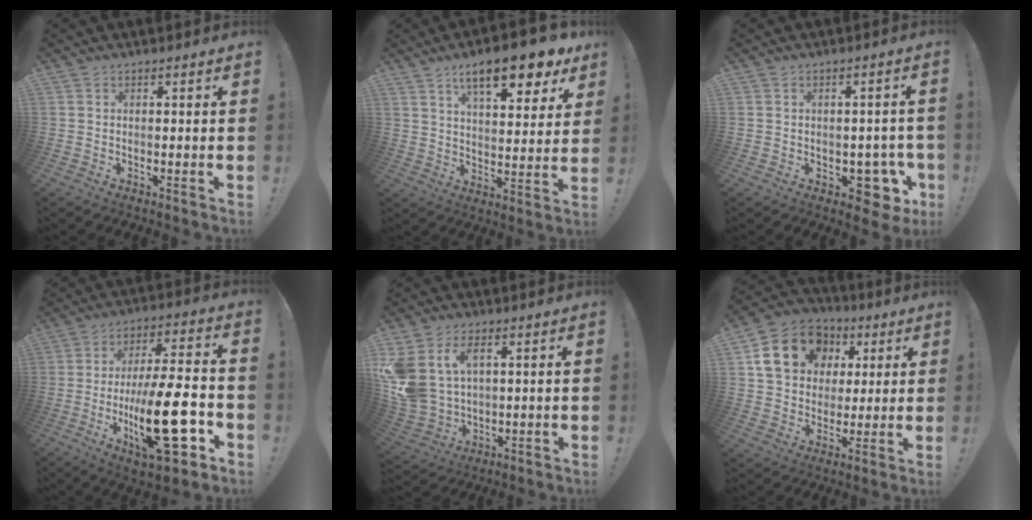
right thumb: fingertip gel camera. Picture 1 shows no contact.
{"total": 15.9, "force": [9.6, 4.8, 11.8], "torque": [-0.171, -0.054, 0.148]}
{"total": 7.1, "force": [-2.7, 5.0, 4.3], "torque": [-0.033, 0.017, -0.039]}
{"total": 24.3, "force": [-6.5, 8.0, 22.0], "torque": [-0.360, 0.024, -0.097]}
{"total": 11.6, "force": [4.5, 7.8, 7.3], "torque": [-0.161, -0.016, 0.089]}
{"total": 16.9, "force": [6.6, 13.4, 7.8], "torque": [-0.115, -0.014, 0.140]}